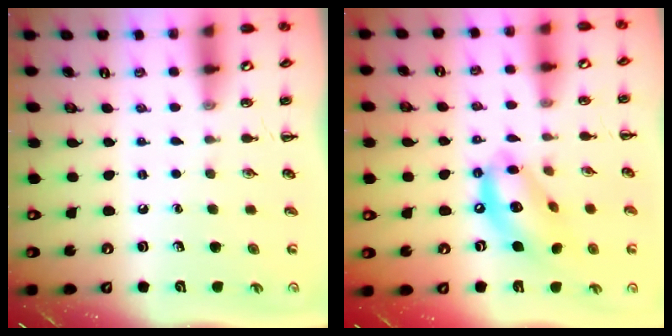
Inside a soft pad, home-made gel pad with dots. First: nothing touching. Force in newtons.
{"total": 14.1, "press": 13.7, "slide": 3.5}